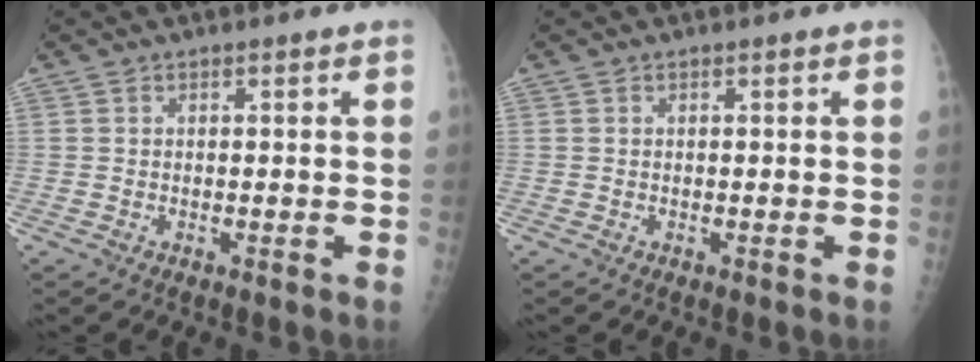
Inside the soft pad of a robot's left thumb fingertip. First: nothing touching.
{"total": 0.0}